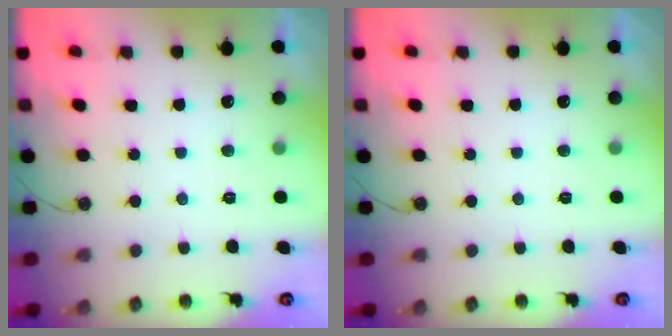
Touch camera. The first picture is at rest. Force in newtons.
{"total": 0.0}